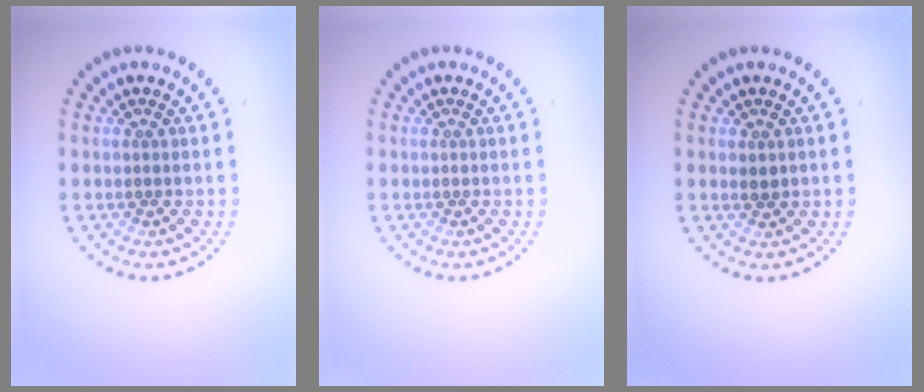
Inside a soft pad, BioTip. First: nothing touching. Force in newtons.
{"total": 0.0}
{"total": 0.7, "press": 0.7, "slide": 0.2}